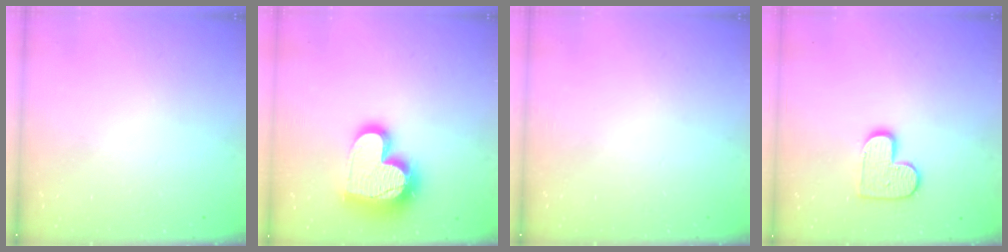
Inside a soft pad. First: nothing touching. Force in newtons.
{"total": 18.5, "press": 18.4, "slide": 1.6}
{"total": 0.0}
{"total": 10.6, "press": 10.6, "slide": 0.7}